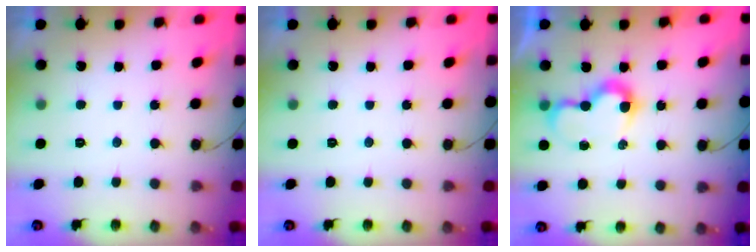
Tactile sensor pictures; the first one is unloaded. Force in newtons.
{"total": 0.0}
{"total": 7.2, "press": 7.2, "slide": 0.2}